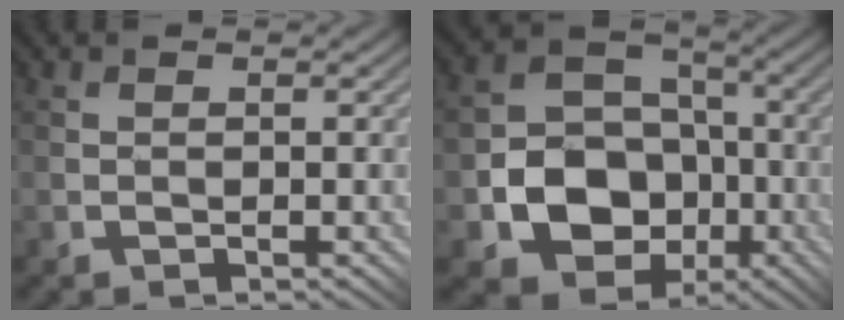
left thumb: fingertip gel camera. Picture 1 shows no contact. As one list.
[{"total": 12.4, "force": [-4.0, 10.1, 5.9], "torque": [-0.112, -0.038, -0.094]}]